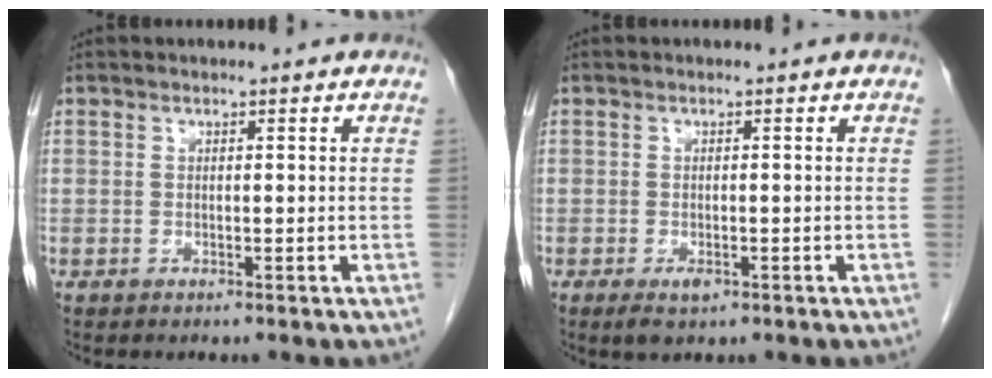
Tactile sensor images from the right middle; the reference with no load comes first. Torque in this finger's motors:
{"motor_torque": [0.42, -0.02, 0.11, 0.00]}